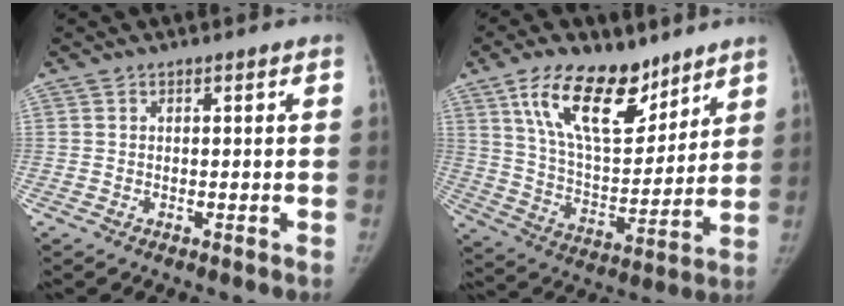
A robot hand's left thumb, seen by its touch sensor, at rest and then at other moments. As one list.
[{"total": 18.5, "force": [11.6, 8.8, 11.5], "torque": [-0.156, -0.064, 0.211]}]